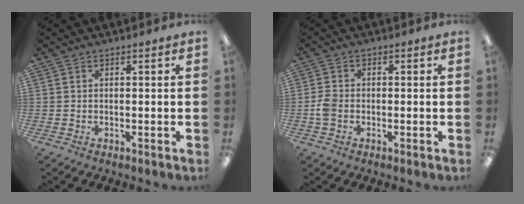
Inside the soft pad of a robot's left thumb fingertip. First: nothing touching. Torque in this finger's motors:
{"motor_torque": [-0.33, 0.36, 0.00, -0.07, 0.00]}